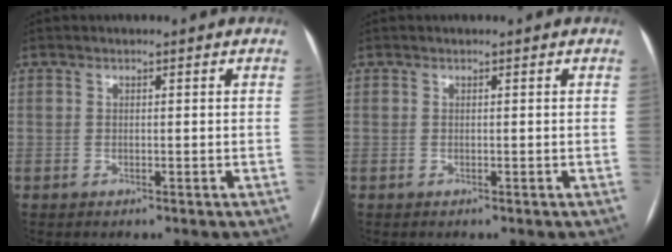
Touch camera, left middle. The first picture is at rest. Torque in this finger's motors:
{"motor_torque": [0.01, -0.04, 0.00, 0.00]}